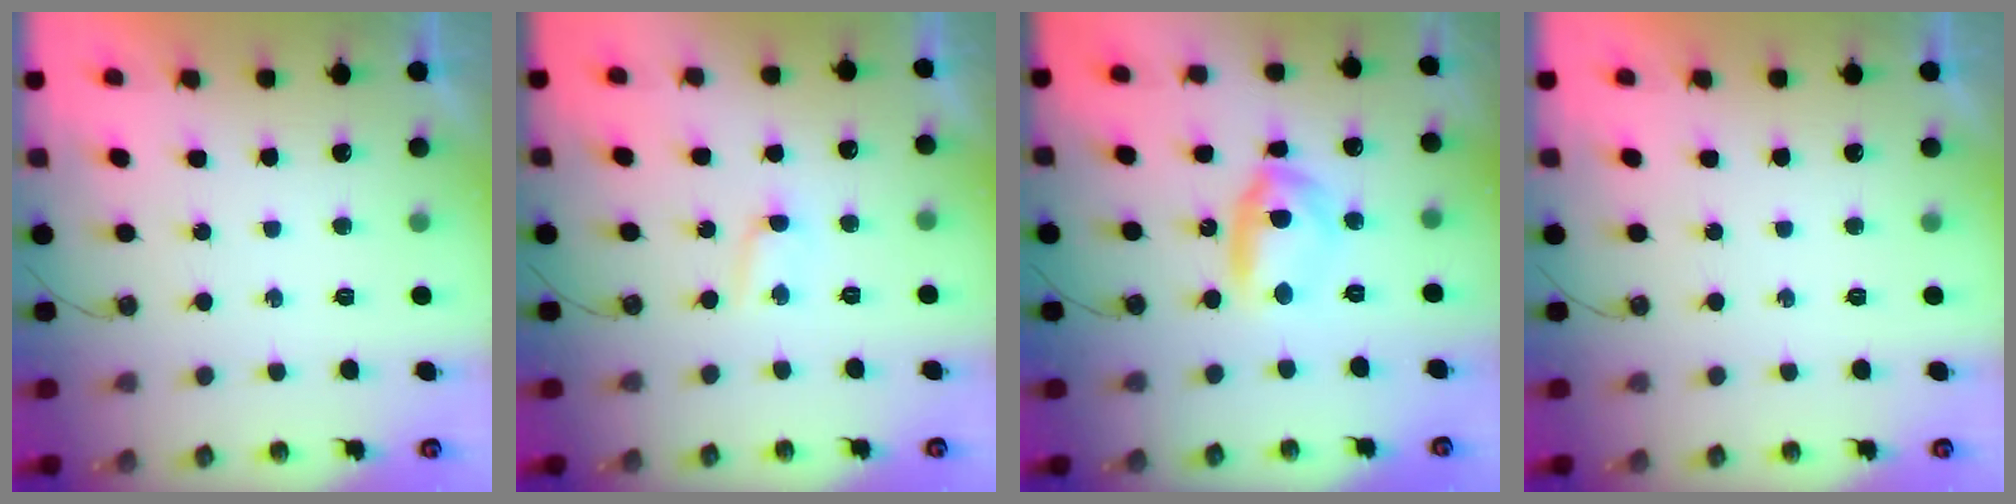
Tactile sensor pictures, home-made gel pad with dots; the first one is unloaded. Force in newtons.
{"total": 2.4, "press": 2.3, "slide": 0.4}
{"total": 9.6, "press": 9.5, "slide": 0.7}
{"total": 0.0}